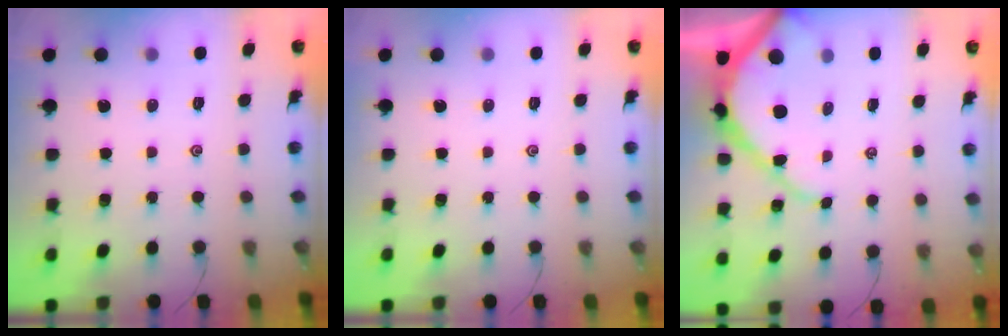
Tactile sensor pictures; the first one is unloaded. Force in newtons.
{"total": 0.0}
{"total": 9.6, "press": 9.5, "slide": 1.0}